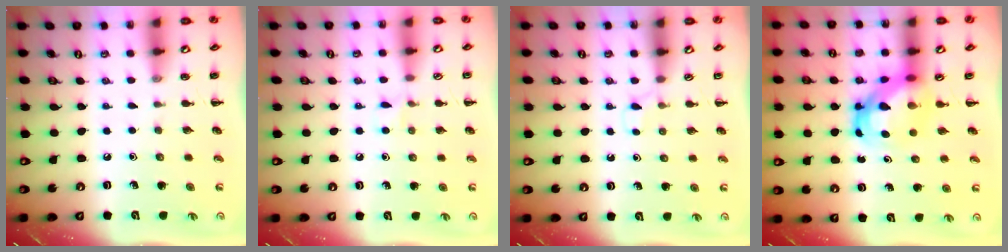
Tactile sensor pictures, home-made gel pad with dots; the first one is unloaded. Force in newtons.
{"total": 4.7, "press": 4.4, "slide": 1.6}
{"total": 2.3, "press": 2.2, "slide": 0.8}
{"total": 6.2, "press": 6.0, "slide": 1.6}